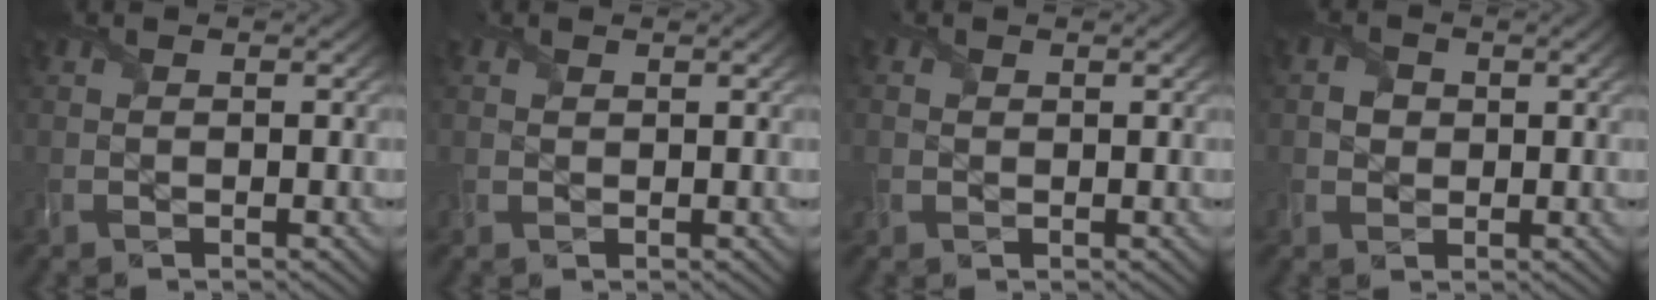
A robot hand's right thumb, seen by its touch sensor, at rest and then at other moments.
{"total": 1.2, "force": [0.6, 1.0, 0.4], "torque": [-0.014, 0.000, 0.012]}
{"total": 1.6, "force": [0.3, 1.4, 0.5], "torque": [-0.020, -0.003, 0.005]}
{"total": 2.0, "force": [0.2, 1.8, 0.7], "torque": [-0.017, -0.003, 0.000]}